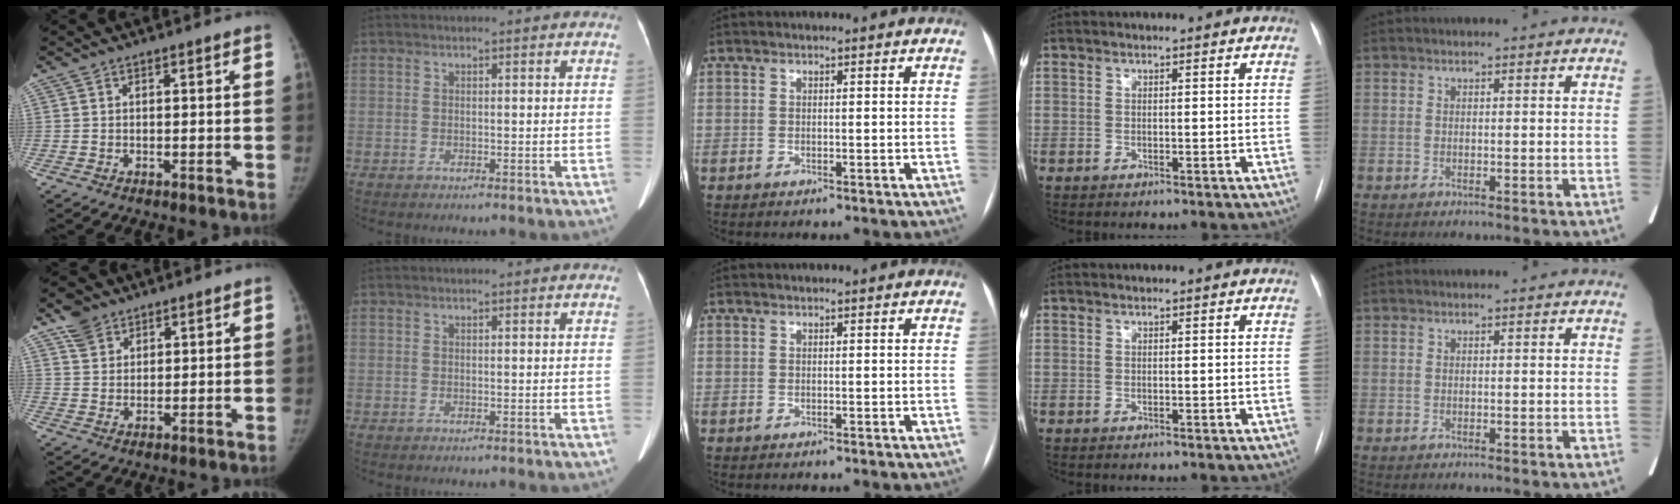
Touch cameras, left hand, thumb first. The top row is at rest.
{"thumb": {"total": 5.1, "force": [3.7, 3.3, 1.4], "torque": [-0.008, -0.016, 0.071]}}